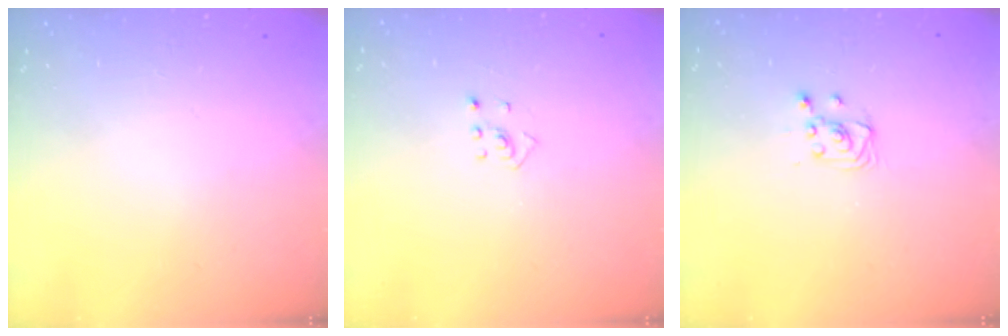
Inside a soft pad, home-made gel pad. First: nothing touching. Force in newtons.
{"total": 2.0, "press": 1.9, "slide": 0.8}
{"total": 2.9, "press": 2.9, "slide": 0.4}